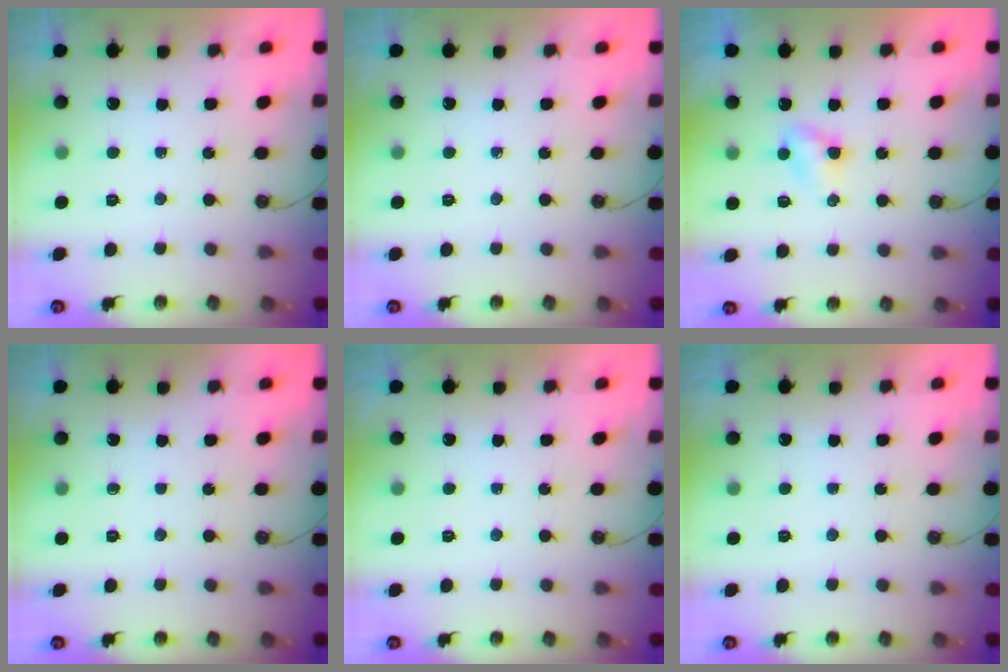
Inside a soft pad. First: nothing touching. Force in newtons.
{"total": 0.0}
{"total": 3.2, "press": 3.2, "slide": 0.4}
{"total": 0.0}
{"total": 0.0}
{"total": 0.0}